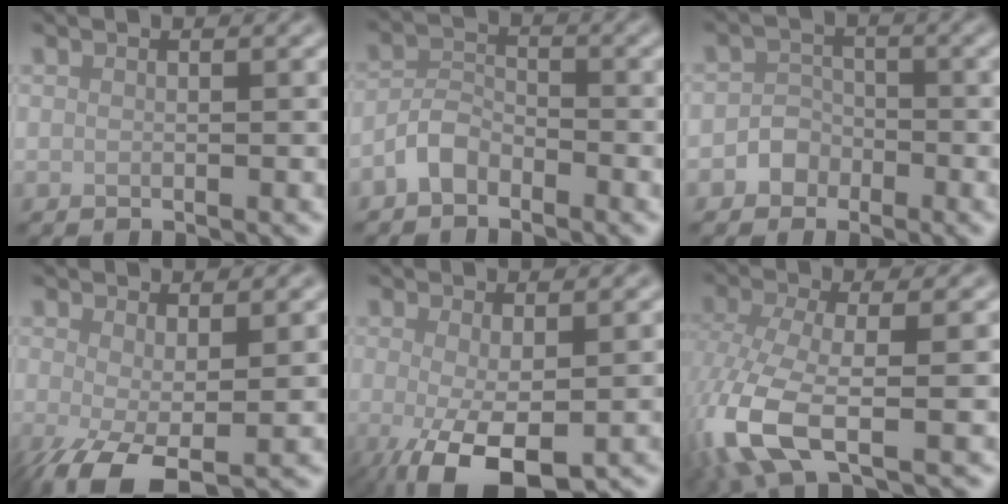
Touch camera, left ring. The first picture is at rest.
{"total": 2.6, "force": [-1.9, 1.4, 1.0], "torque": [-0.018, 0.010, -0.046]}
{"total": 2.2, "force": [-1.1, 1.9, 0.4], "torque": [0.014, 0.010, -0.030]}
{"total": 5.6, "force": [-1.3, 2.4, 4.9], "torque": [-0.104, -0.015, -0.019]}
{"total": 5.7, "force": [-1.9, 2.1, 4.9], "torque": [-0.099, -0.014, -0.032]}
{"total": 7.0, "force": [-2.9, 2.4, 5.9], "torque": [-0.149, -0.013, -0.068]}